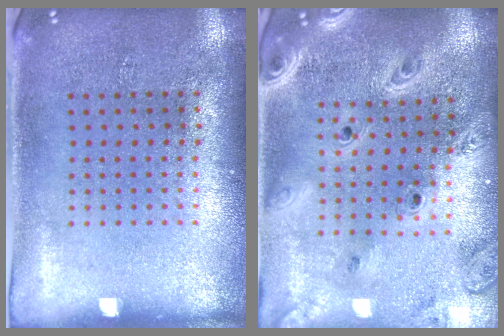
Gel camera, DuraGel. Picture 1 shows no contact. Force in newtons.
{"total": 3.0, "press": 2.5, "slide": 1.6}